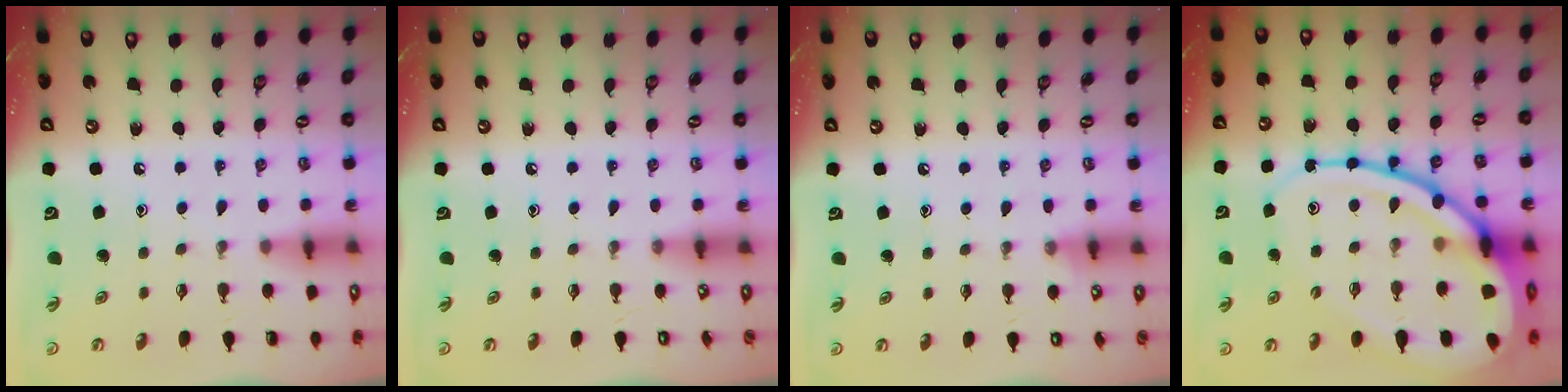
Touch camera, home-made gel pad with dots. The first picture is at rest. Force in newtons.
{"total": 0.0}
{"total": 2.9, "press": 2.9, "slide": 0.4}
{"total": 24.0, "press": 23.9, "slide": 2.4}